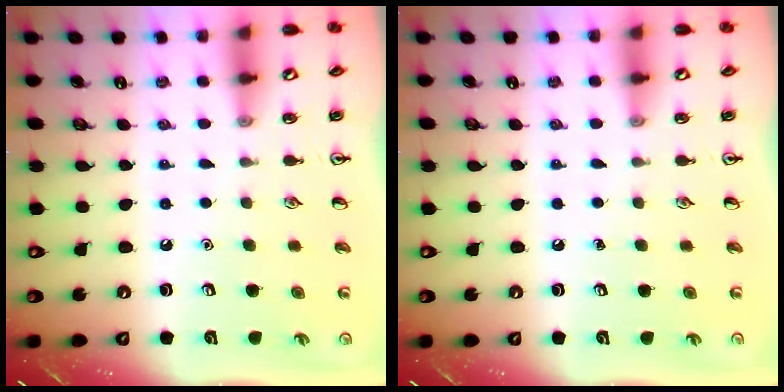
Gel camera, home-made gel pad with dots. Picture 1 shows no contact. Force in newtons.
{"total": 0.0}